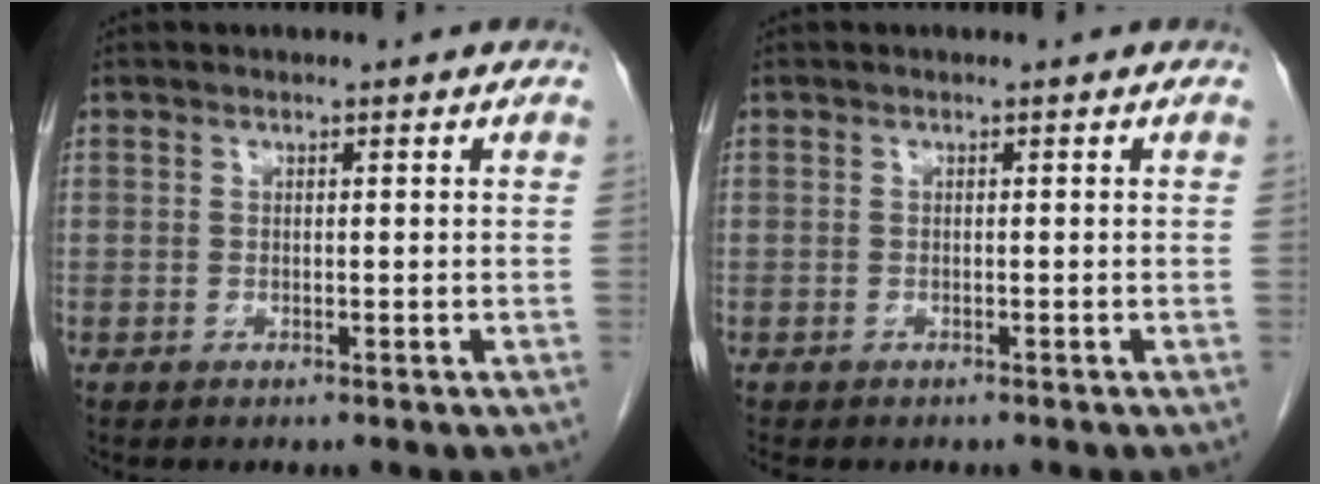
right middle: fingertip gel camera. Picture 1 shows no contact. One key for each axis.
{"total": 2.3, "fx": -2.0, "fy": 1.0, "fz": 0.7, "tx": -0.014, "ty": -0.004, "tz": -0.027}